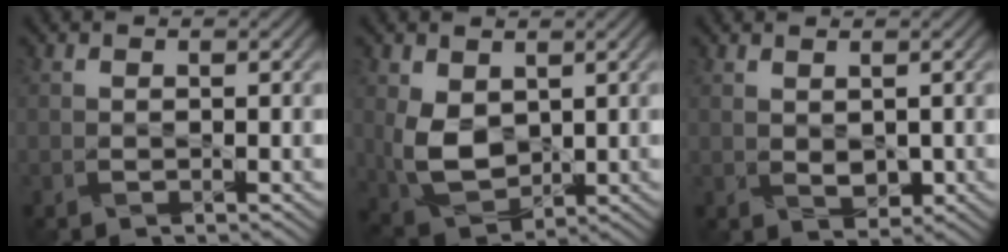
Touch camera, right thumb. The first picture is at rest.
{"total": 6.2, "force": [0.9, 4.5, 4.2], "torque": [-0.101, -0.011, 0.023]}
{"total": 1.7, "force": [0.3, 0.9, 1.4], "torque": [-0.030, -0.004, 0.012]}